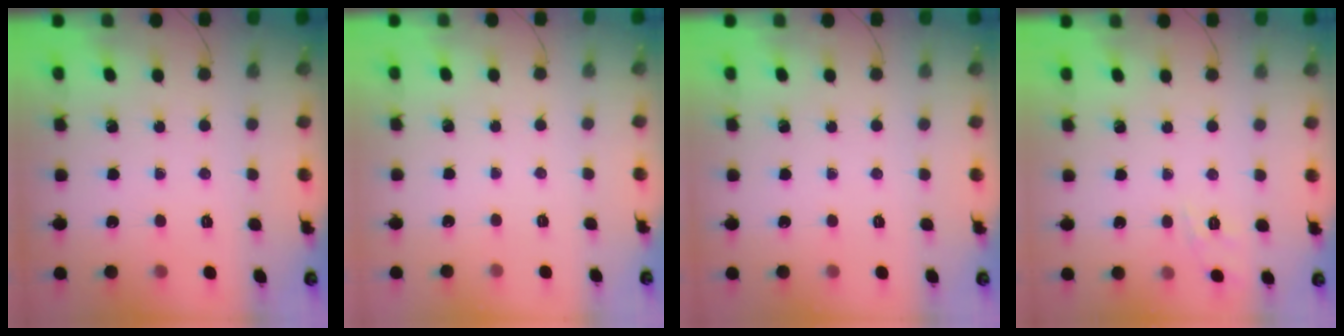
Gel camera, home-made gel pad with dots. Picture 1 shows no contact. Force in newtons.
{"total": 2.5, "press": 2.4, "slide": 0.5}
{"total": 0.0}
{"total": 8.9, "press": 8.7, "slide": 1.7}